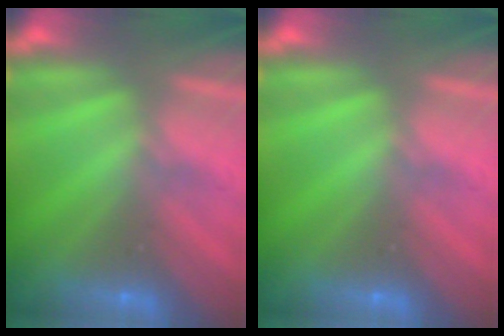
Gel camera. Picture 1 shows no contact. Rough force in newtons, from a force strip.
{"total": 0.0}